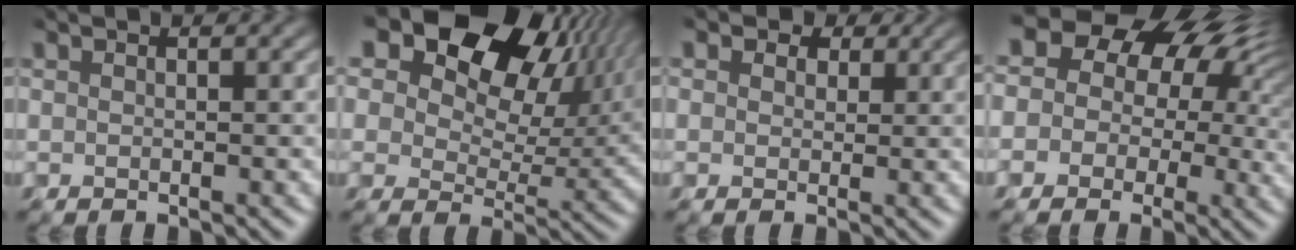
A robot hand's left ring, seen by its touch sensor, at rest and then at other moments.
{"total": 22.1, "force": [12.7, 13.4, 12.1], "torque": [-0.233, 0.085, 0.202]}
{"total": 3.9, "force": [1.9, 2.7, 2.0], "torque": [-0.021, 0.008, 0.012]}
{"total": 15.9, "force": [5.6, 12.3, 8.4], "torque": [-0.132, 0.049, 0.053]}